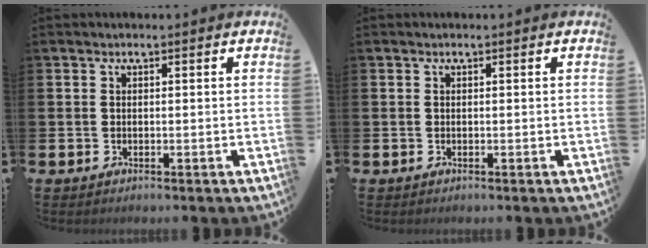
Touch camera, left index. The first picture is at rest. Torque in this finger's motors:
{"motor_torque": [0.00, 0.00, 0.01, 0.00]}